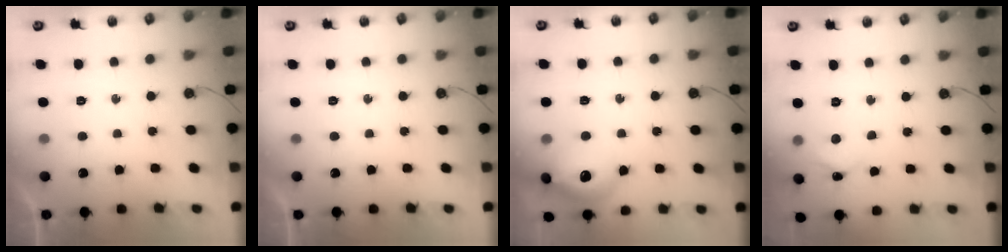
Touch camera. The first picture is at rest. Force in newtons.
{"total": 0.0}
{"total": 14.3, "press": 14.2, "slide": 1.1}
{"total": 3.1, "press": 3.0, "slide": 0.3}